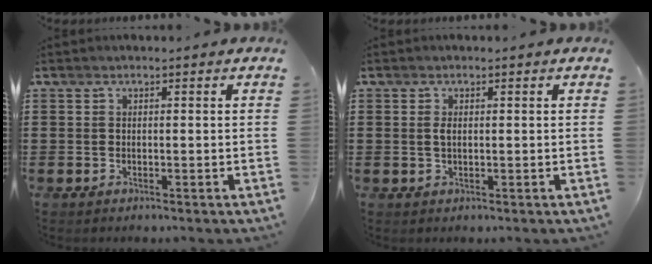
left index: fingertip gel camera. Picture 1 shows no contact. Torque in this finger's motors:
{"motor_torque": [1.06, 1.08, 0.13, 0.05]}